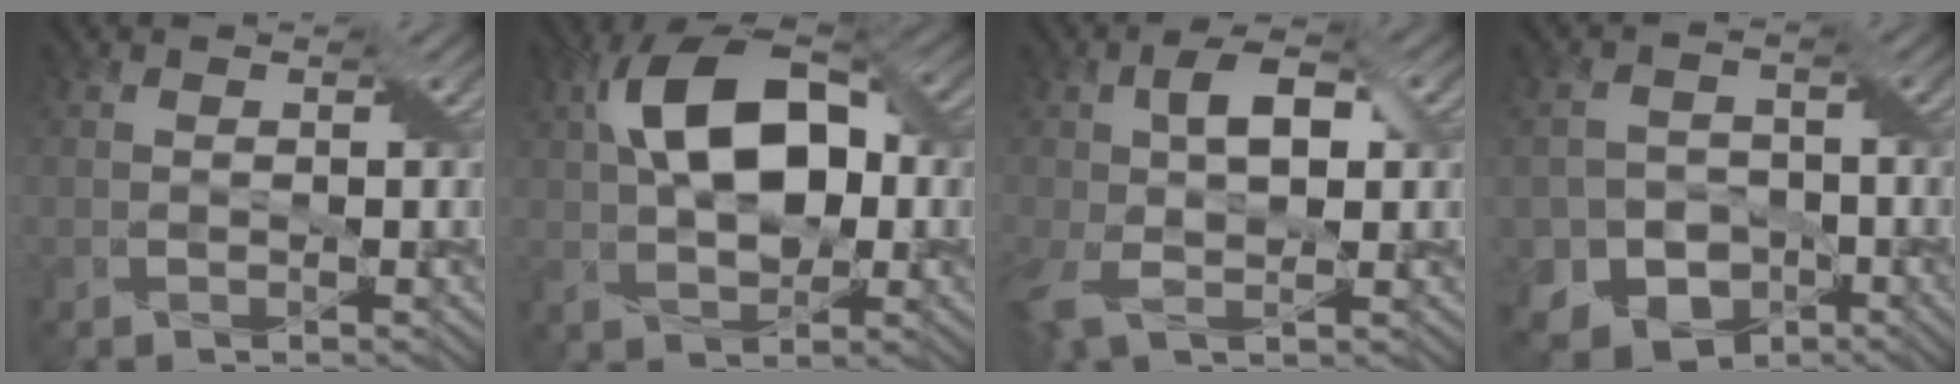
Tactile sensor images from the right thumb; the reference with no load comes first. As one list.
[{"total": 12.6, "force": [1.9, 7.2, 10.1], "torque": [-0.192, 0.024, 0.024]}, {"total": 8.7, "force": [0.4, 4.6, 7.4], "torque": [-0.159, 0.008, -0.001]}, {"total": 8.5, "force": [-4.3, 6.7, 3.0], "torque": [-0.055, -0.019, -0.081]}]